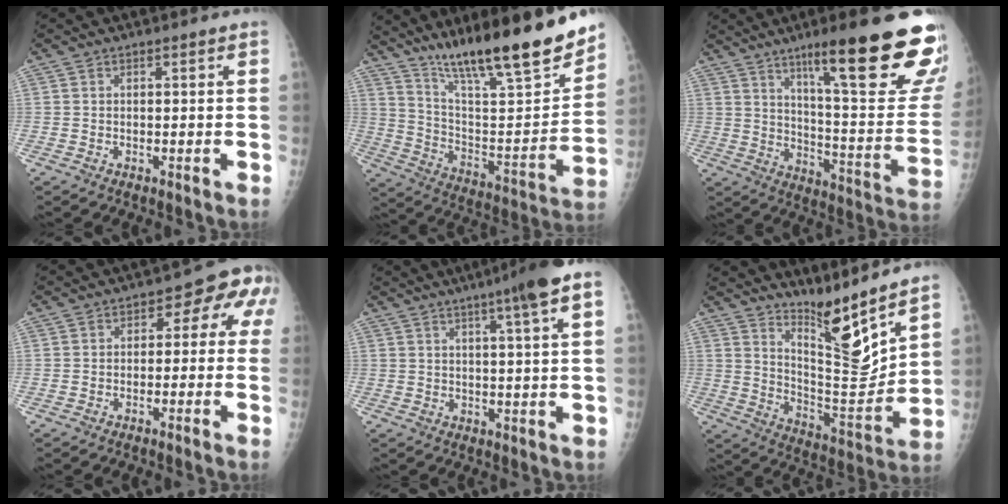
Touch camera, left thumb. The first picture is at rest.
{"total": 24.9, "force": [18.8, 3.6, 15.8], "torque": [-0.228, -0.085, 0.314]}
{"total": 28.3, "force": [16.8, 4.4, 22.4], "torque": [-0.249, -0.069, 0.253]}
{"total": 6.8, "force": [-0.3, 4.7, 4.9], "torque": [-0.010, 0.031, -0.019]}
{"total": 8.9, "force": [4.6, -0.2, 7.6], "torque": [-0.110, 0.000, 0.064]}
{"total": 13.4, "force": [10.8, 1.5, 7.8], "torque": [-0.096, -0.102, 0.197]}